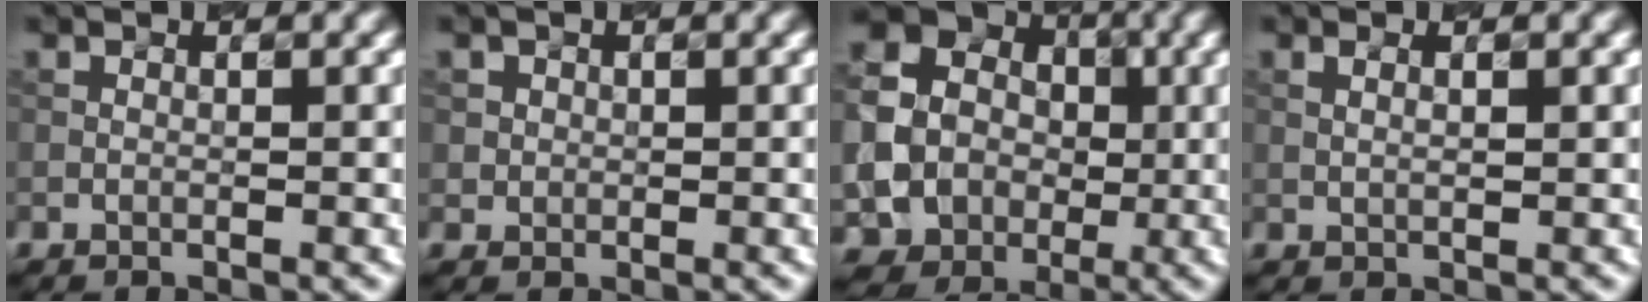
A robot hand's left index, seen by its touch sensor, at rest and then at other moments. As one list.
[{"total": 1.0, "force": [0.4, 0.9, -0.4], "torque": [0.010, 0.002, 0.008]}, {"total": 14.5, "force": [-1.2, 13.9, 4.3], "torque": [-0.140, -0.006, -0.038]}, {"total": 1.1, "force": [0.6, 0.3, 0.8], "torque": [-0.008, -0.001, 0.008]}]